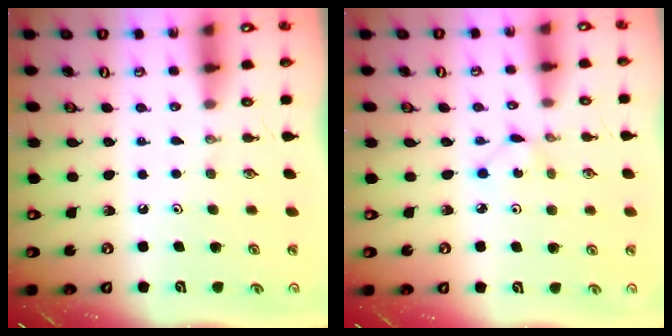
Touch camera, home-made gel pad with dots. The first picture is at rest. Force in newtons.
{"total": 1.3, "press": 1.3, "slide": 0.1}